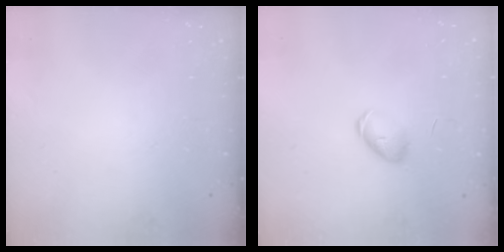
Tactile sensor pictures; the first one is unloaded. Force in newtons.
{"total": 5.5, "press": 5.5, "slide": 0.6}